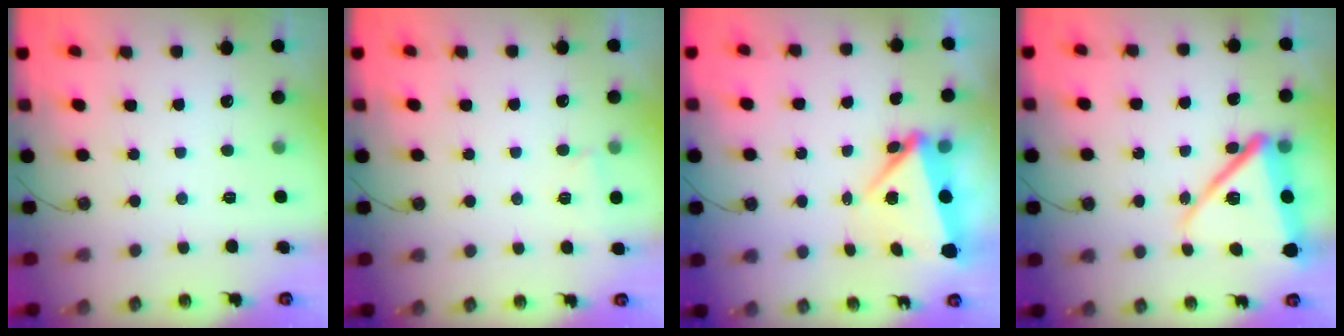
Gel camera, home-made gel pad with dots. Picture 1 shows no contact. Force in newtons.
{"total": 3.0, "press": 2.8, "slide": 0.9}
{"total": 5.4, "press": 5.3, "slide": 0.8}
{"total": 17.6, "press": 17.3, "slide": 3.5}